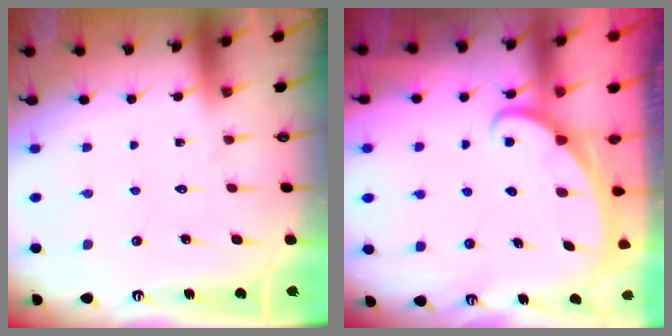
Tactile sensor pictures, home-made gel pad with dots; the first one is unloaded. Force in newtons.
{"total": 2.2, "press": 2.2, "slide": 0.1}